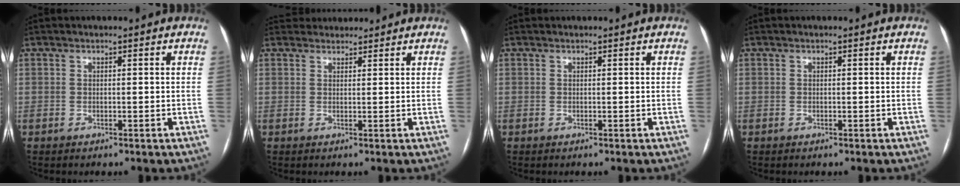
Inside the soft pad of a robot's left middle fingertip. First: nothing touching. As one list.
[{"total": 3.4, "force": [3.3, 1.1, -0.1], "torque": [0.005, 0.027, 0.049]}, {"total": 0.0}, {"total": 0.0}]